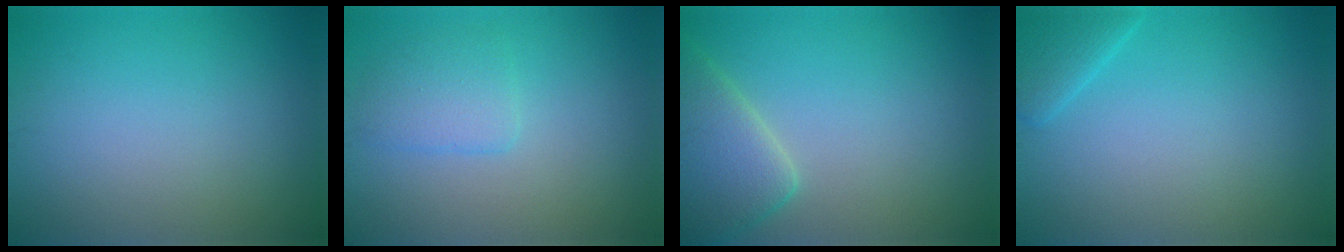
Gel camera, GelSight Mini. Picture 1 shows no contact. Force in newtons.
{"total": 2.4, "press": 2.4, "slide": 0.2}
{"total": 5.3, "press": 5.3, "slide": 0.4}
{"total": 2.3, "press": 2.3, "slide": 0.2}